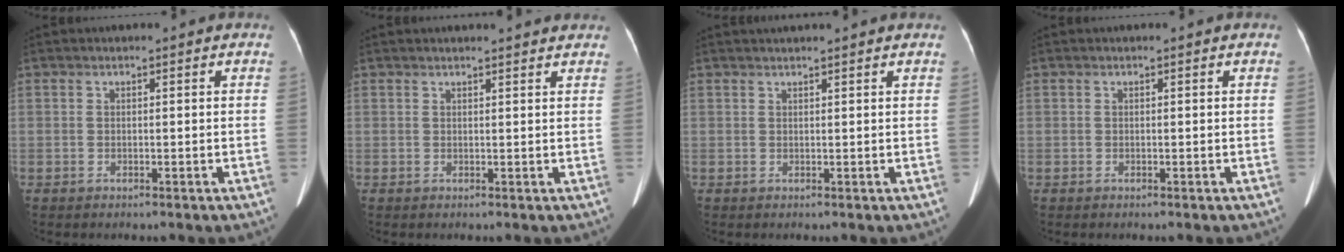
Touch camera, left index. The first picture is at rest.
{"total": 5.4, "force": [5.2, 0.2, 1.4], "torque": [-0.016, 0.016, 0.049]}
{"total": 3.9, "force": [3.6, -0.3, 1.5], "torque": [-0.017, 0.030, 0.047]}
{"total": 0.0}